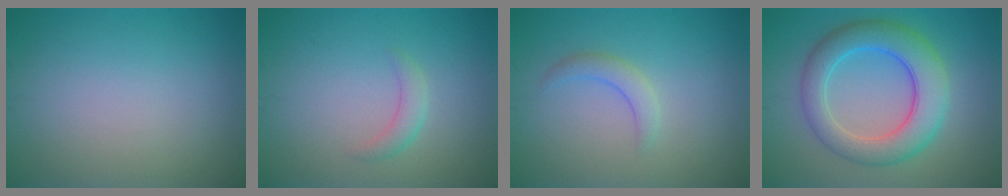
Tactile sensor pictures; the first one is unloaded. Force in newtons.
{"total": 1.6, "press": 1.6, "slide": 0.1}
{"total": 1.9, "press": 1.9, "slide": 0.1}
{"total": 7.0, "press": 7.0, "slide": 0.4}